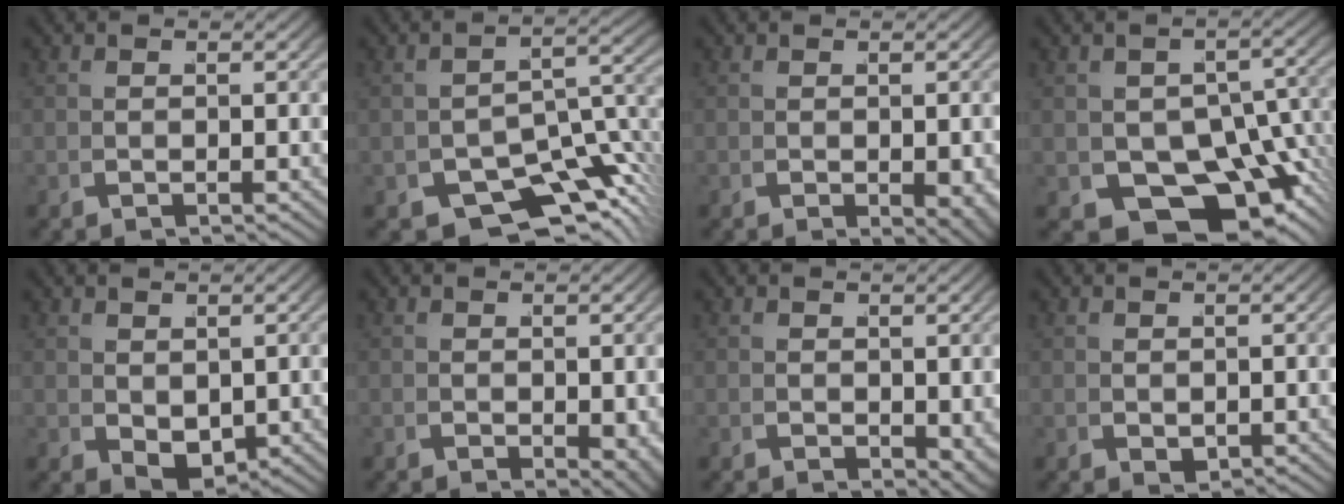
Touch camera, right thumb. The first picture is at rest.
{"total": 9.6, "force": [-5.6, 4.7, 6.1], "torque": [-0.088, -0.028, -0.068]}
{"total": 2.7, "force": [-0.4, 1.4, 2.3], "torque": [-0.028, -0.013, 0.002]}
{"total": 13.9, "force": [-6.4, 9.2, 8.3], "torque": [-0.162, -0.084, -0.059]}
{"total": 2.9, "force": [0.4, 1.9, 2.1], "torque": [-0.041, -0.020, 0.027]}
{"total": 2.3, "force": [-0.1, 1.3, 1.9], "torque": [-0.021, -0.013, 0.010]}
{"total": 2.0, "force": [0.2, 1.2, 1.6], "torque": [-0.013, -0.012, 0.017]}
{"total": 1.1, "force": [0.2, 0.8, 0.7], "torque": [-0.015, -0.011, 0.018]}